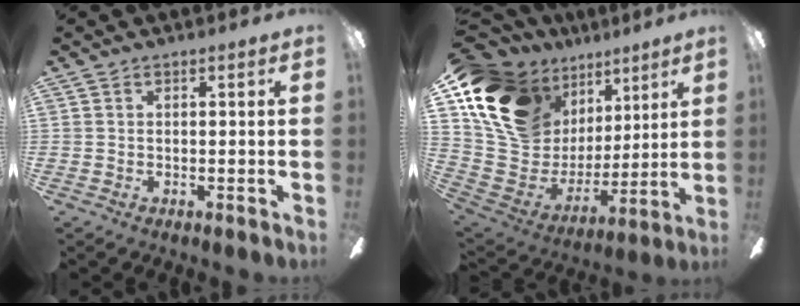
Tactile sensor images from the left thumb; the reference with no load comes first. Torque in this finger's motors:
{"motor_torque": [2.40, 2.43, 1.37, -1.39, 0.15]}